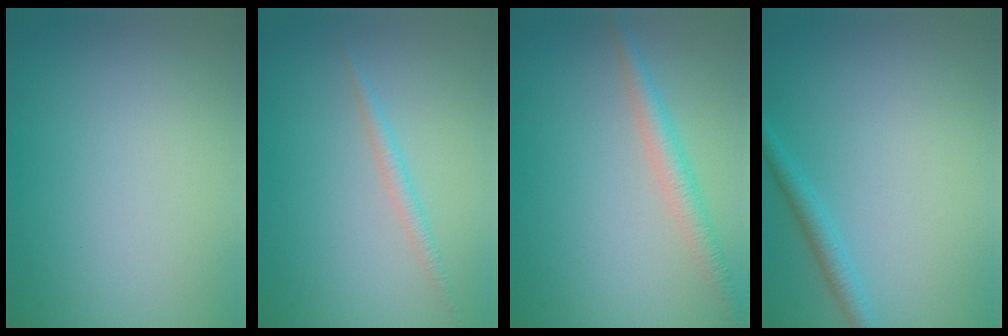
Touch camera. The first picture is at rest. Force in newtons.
{"total": 1.4, "press": 1.4, "slide": 0.0}
{"total": 2.8, "press": 2.8, "slide": 0.1}
{"total": 1.9, "press": 1.9, "slide": 0.1}